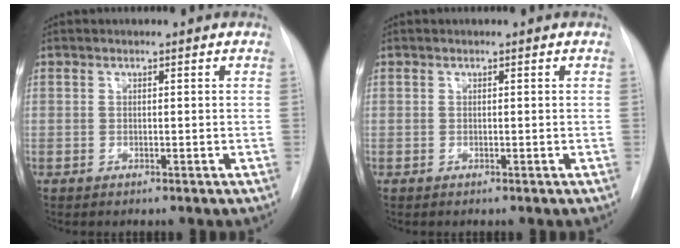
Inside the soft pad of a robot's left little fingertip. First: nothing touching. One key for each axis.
{"total": 0.0}